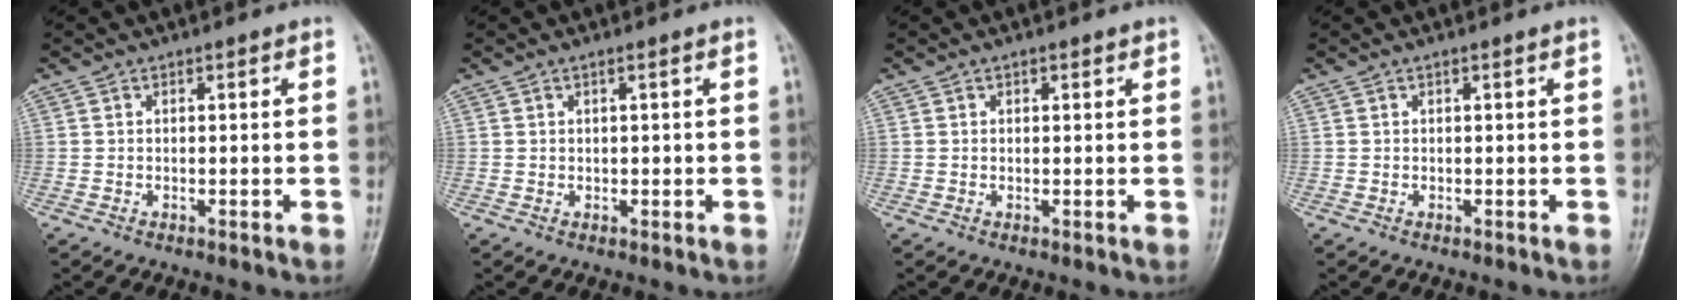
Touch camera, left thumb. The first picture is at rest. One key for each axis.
{"total": 0.8, "fx": 0.2, "fy": 0.3, "fz": 0.7, "tx": -0.010, "ty": 0.002, "tz": 0.005}
{"total": 1.0, "fx": 0.6, "fy": 0.5, "fz": 0.6, "tx": 0.000, "ty": -0.001, "tz": 0.006}
{"total": 0.0}